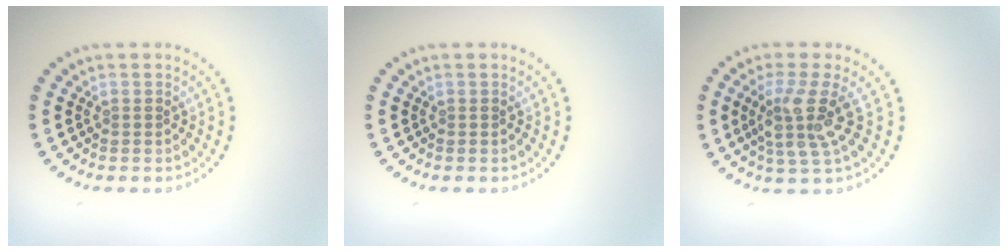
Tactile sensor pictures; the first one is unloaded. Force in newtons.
{"total": 0.0}
{"total": 3.8, "press": 2.9, "slide": 2.5}